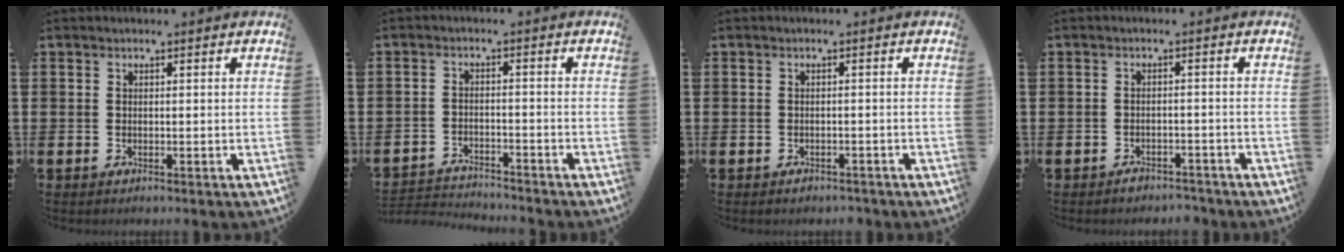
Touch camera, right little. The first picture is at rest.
{"total": 2.4, "force": [-2.4, 0.2, -0.1], "torque": [-0.006, 0.003, -0.054]}
{"total": 0.7, "force": [-0.6, 0.3, 0.1], "torque": [0.003, -0.005, -0.015]}
{"total": 1.6, "force": [-1.6, 0.3, -0.1], "torque": [-0.005, 0.004, -0.035]}